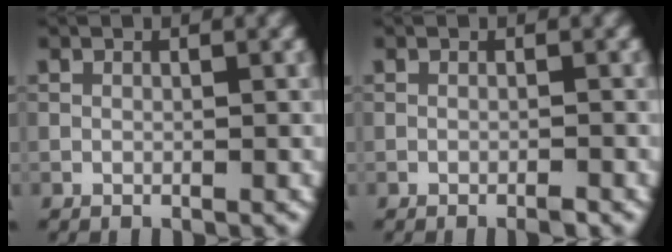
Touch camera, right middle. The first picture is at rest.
{"total": 0.8, "force": [-0.5, 0.0, 0.5], "torque": [-0.007, -0.001, -0.010]}